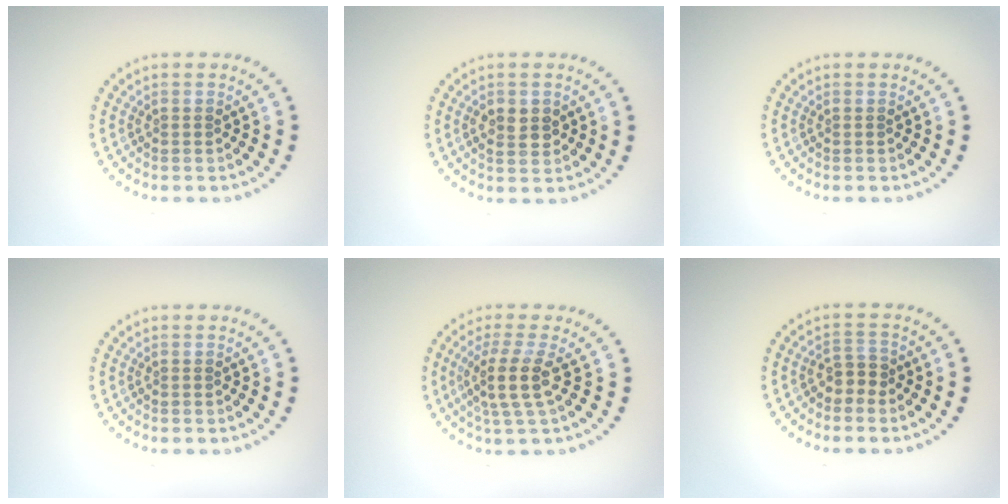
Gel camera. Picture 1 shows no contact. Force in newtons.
{"total": 2.3, "press": 2.3, "slide": 0.1}
{"total": 0.0}
{"total": 0.0}
{"total": 3.5, "press": 2.7, "slide": 2.2}
{"total": 1.8, "press": 1.6, "slide": 0.9}